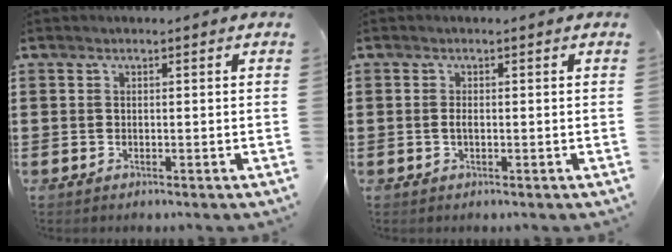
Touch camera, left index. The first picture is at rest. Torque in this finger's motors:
{"motor_torque": [0.32, 0.34, 0.15, 0.03]}